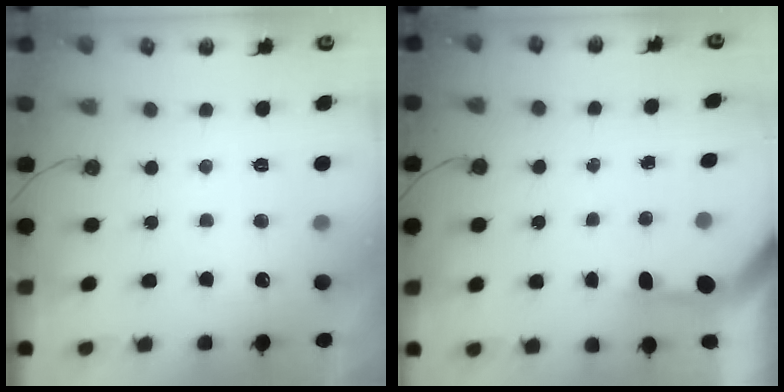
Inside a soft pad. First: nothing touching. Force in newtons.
{"total": 3.1, "press": 3.1, "slide": 0.2}